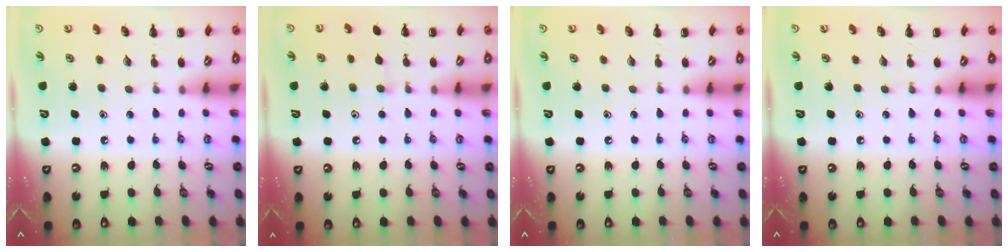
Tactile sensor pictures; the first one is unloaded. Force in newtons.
{"total": 6.2, "press": 5.8, "slide": 2.2}
{"total": 0.0}
{"total": 0.0}